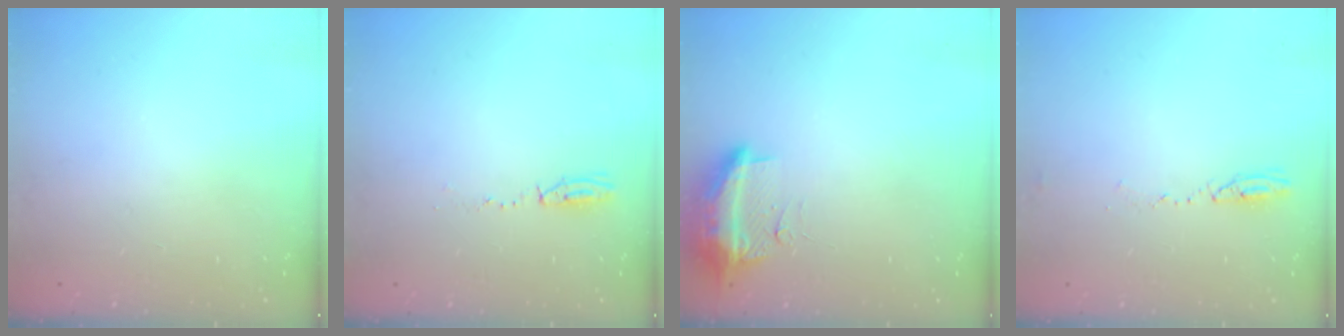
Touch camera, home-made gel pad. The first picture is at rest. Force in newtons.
{"total": 3.9, "press": 3.8, "slide": 0.9}
{"total": 19.1, "press": 13.0, "slide": 14.0}
{"total": 3.9, "press": 3.8, "slide": 1.2}